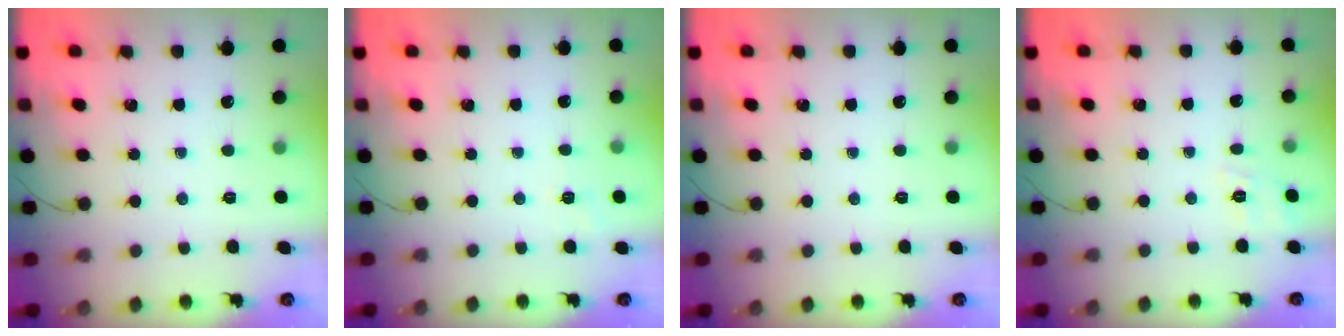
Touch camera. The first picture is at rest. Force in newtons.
{"total": 3.3, "press": 3.0, "slide": 1.5}
{"total": 0.0}
{"total": 7.3, "press": 7.0, "slide": 2.1}